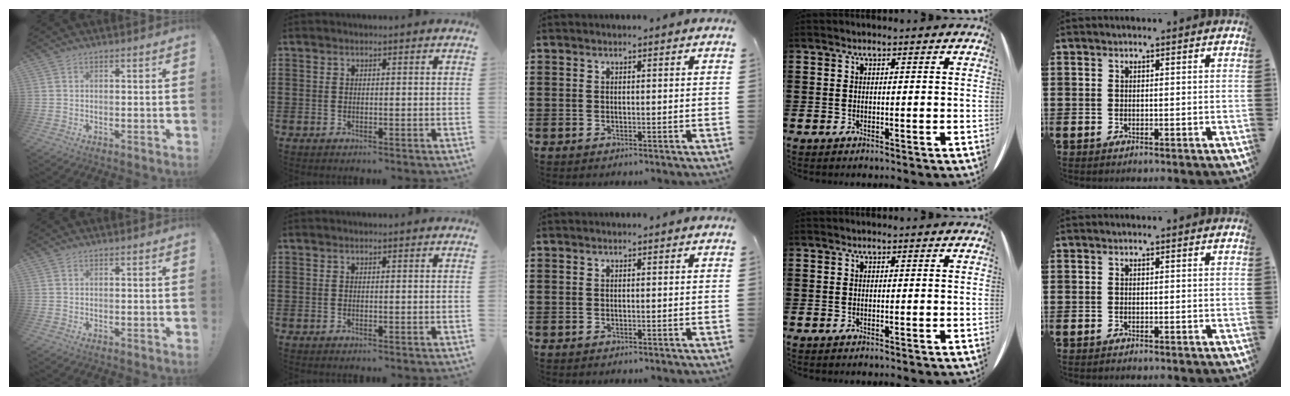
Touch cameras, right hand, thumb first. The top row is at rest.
{}